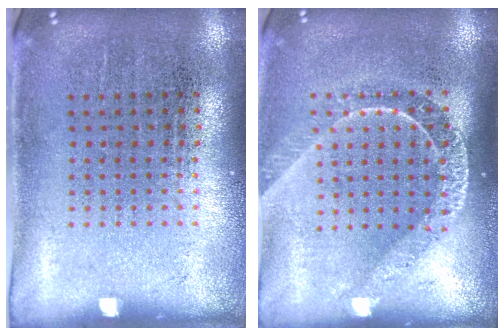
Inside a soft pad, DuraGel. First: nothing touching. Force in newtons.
{"total": 1.8, "press": 1.5, "slide": 1.0}